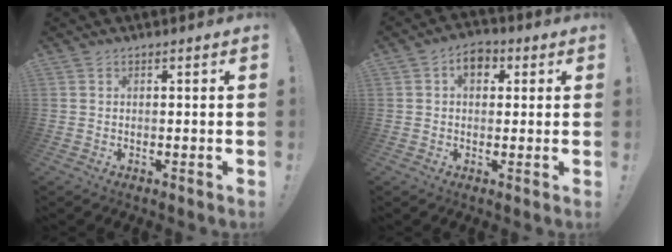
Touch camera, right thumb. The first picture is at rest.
{"total": 5.8, "force": [1.6, 4.1, 3.7], "torque": [-0.052, 0.006, 0.027]}